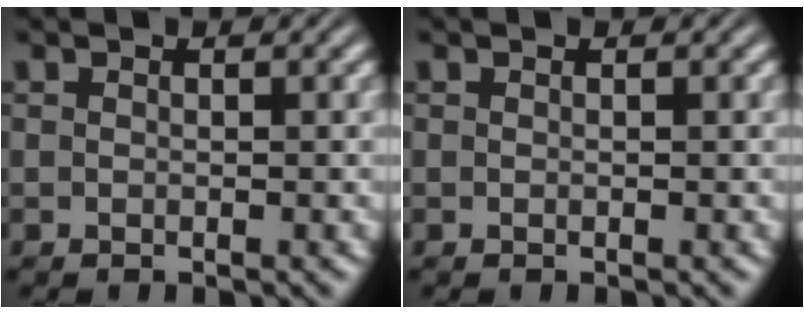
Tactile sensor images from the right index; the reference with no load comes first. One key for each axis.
{"total": 0.0}